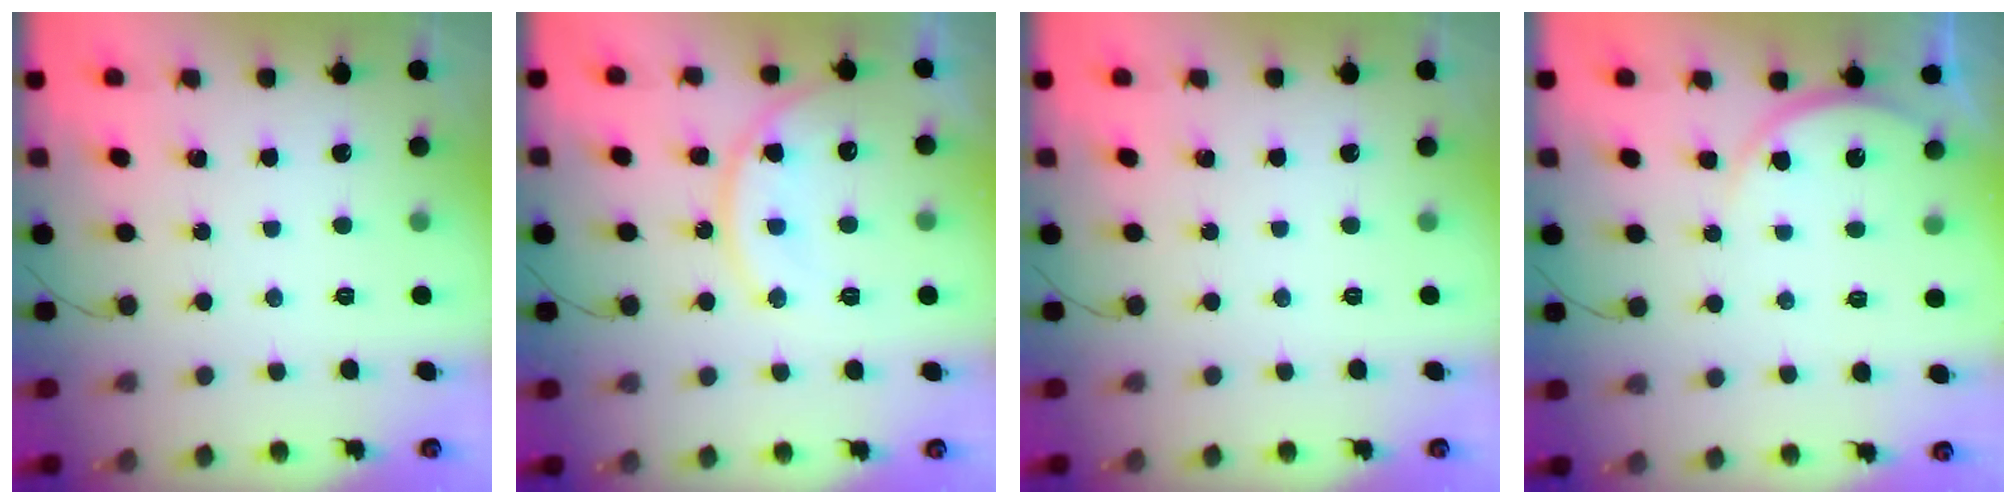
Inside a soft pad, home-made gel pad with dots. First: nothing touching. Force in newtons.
{"total": 13.2, "press": 13.2, "slide": 1.2}
{"total": 0.0}
{"total": 6.1, "press": 6.1, "slide": 0.6}